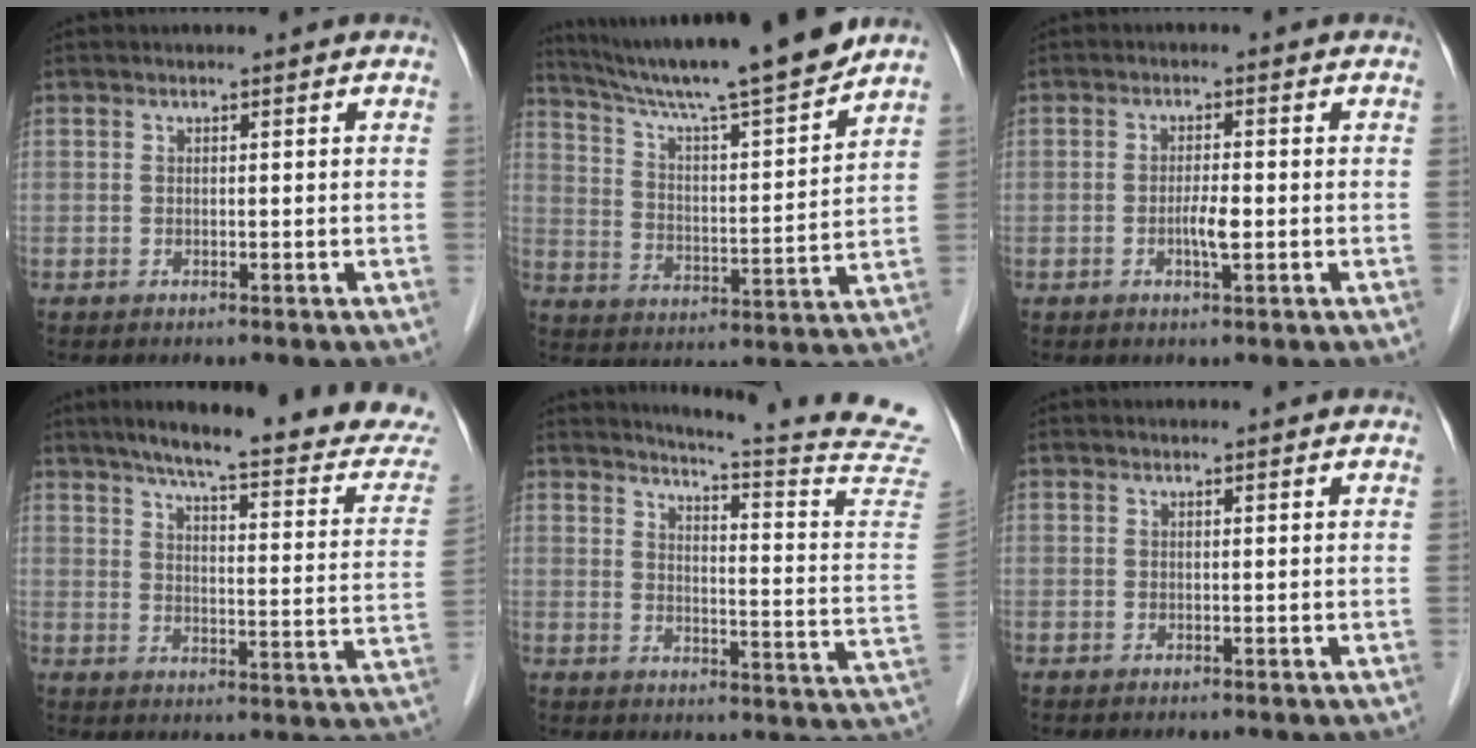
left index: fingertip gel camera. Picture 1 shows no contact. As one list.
[{"total": 18.8, "force": [16.5, -0.8, 9.1], "torque": [-0.154, -0.010, 0.258]}, {"total": 2.5, "force": [-0.6, 0.3, 2.4], "torque": [-0.048, -0.001, -0.010]}, {"total": 23.3, "force": [20.1, 1.6, 11.7], "torque": [-0.155, -0.044, 0.246]}, {"total": 19.2, "force": [18.1, -2.4, 5.9], "torque": [-0.096, -0.146, 0.202]}, {"total": 2.6, "force": [2.5, 0.2, 0.6], "torque": [-0.012, 0.013, 0.026]}]